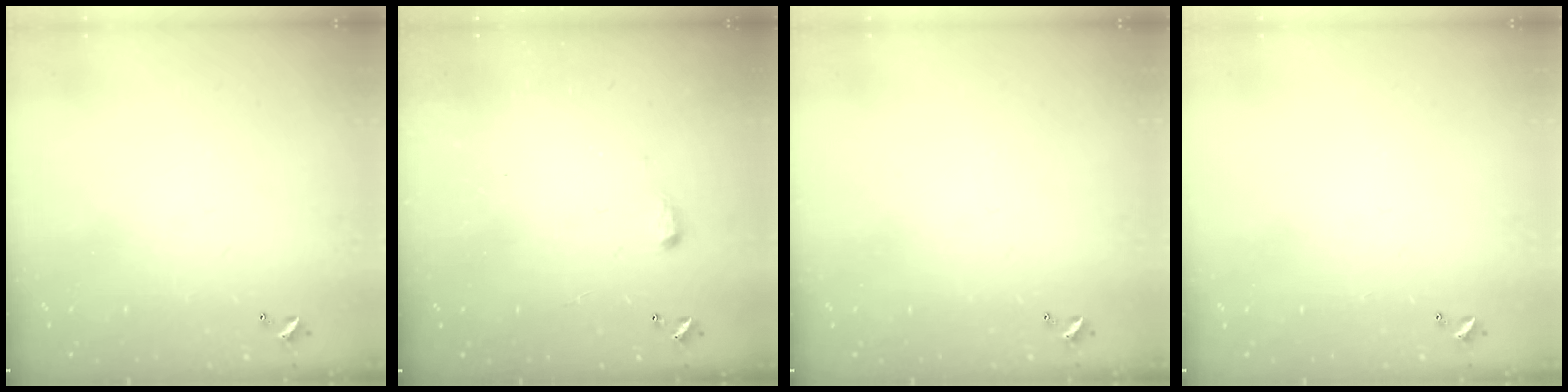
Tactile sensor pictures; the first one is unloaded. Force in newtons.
{"total": 3.4, "press": 3.4, "slide": 0.4}
{"total": 0.0}
{"total": 0.0}